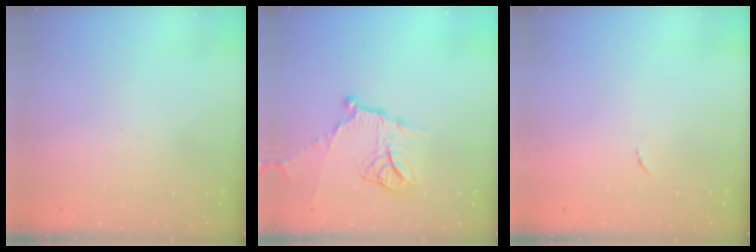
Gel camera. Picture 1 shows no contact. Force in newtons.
{"total": 13.4, "press": 13.3, "slide": 1.2}
{"total": 3.3, "press": 3.3, "slide": 0.1}